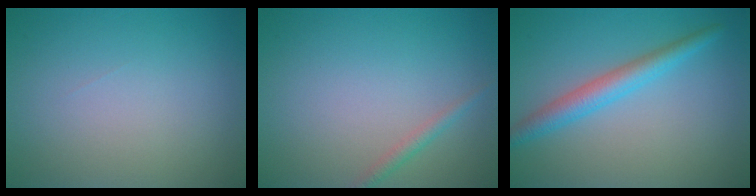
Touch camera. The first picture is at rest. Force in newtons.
{"total": 1.2, "press": 1.2, "slide": 0.0}
{"total": 3.1, "press": 3.1, "slide": 0.1}